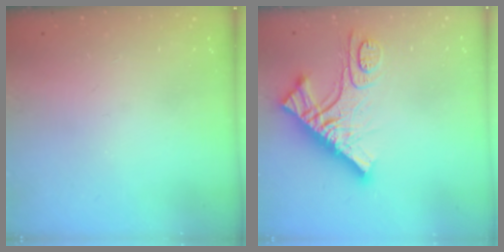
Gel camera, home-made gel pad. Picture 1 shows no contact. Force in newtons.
{"total": 14.2, "press": 14.1, "slide": 1.5}